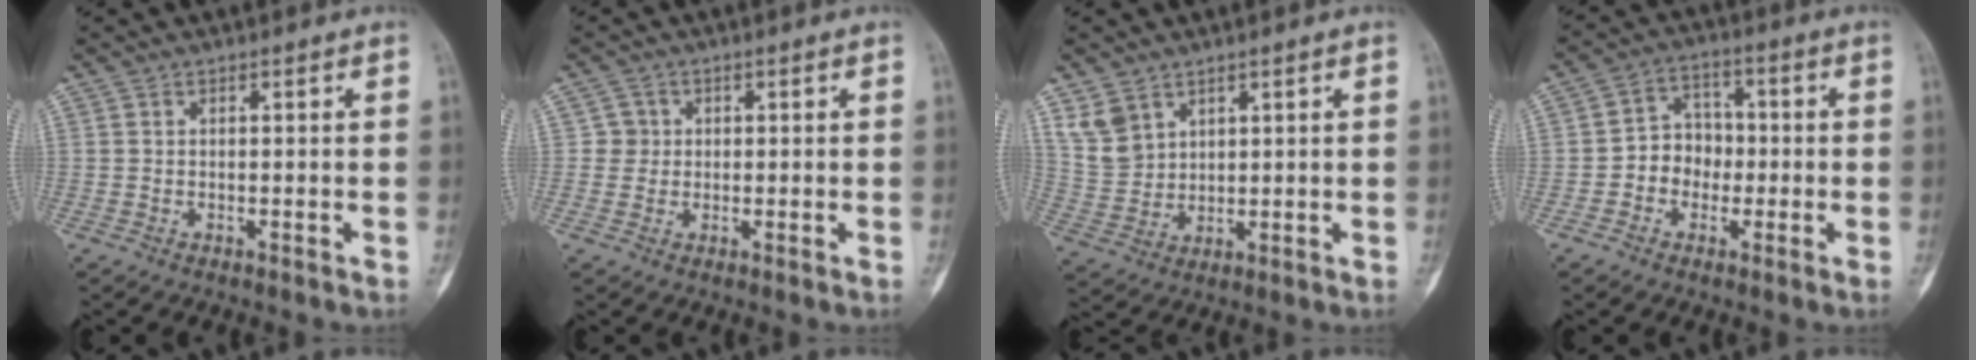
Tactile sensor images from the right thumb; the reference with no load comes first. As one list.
[{"total": 2.5, "force": [0.3, 2.5, 0.0], "torque": [0.018, 0.005, 0.000]}, {"total": 6.6, "force": [4.1, 4.6, 2.3], "torque": [-0.035, -0.016, 0.096]}, {"total": 7.2, "force": [-1.3, 6.2, 3.5], "torque": [-0.019, 0.026, -0.036]}]